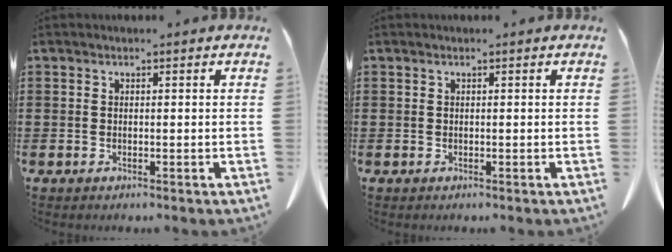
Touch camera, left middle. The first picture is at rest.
{"total": 0.0}